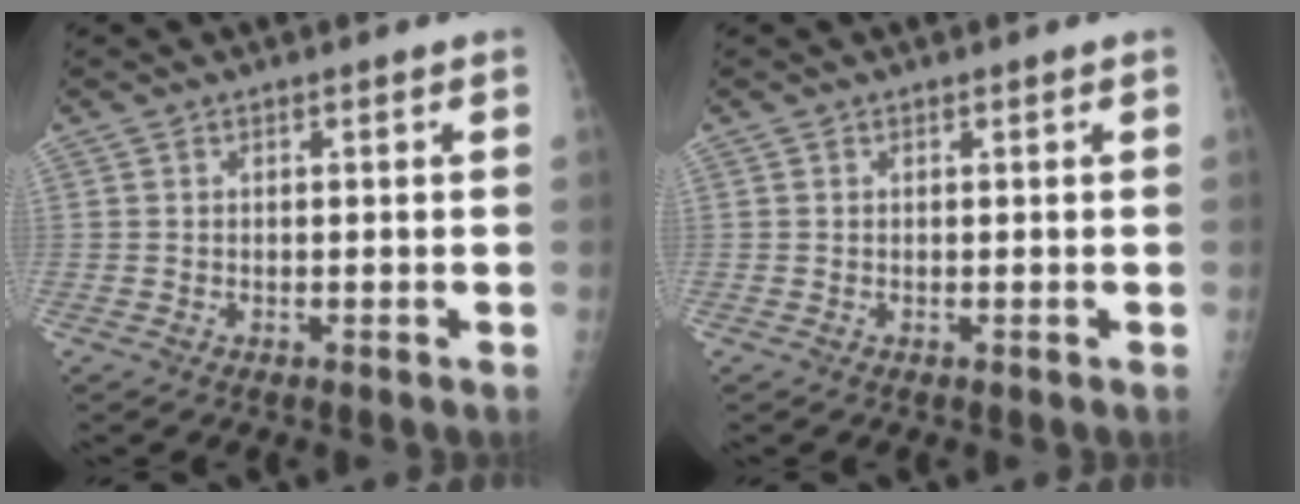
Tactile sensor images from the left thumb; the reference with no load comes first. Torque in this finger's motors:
{"motor_torque": [0.00, 0.00, -0.06, -0.06, 0.00]}